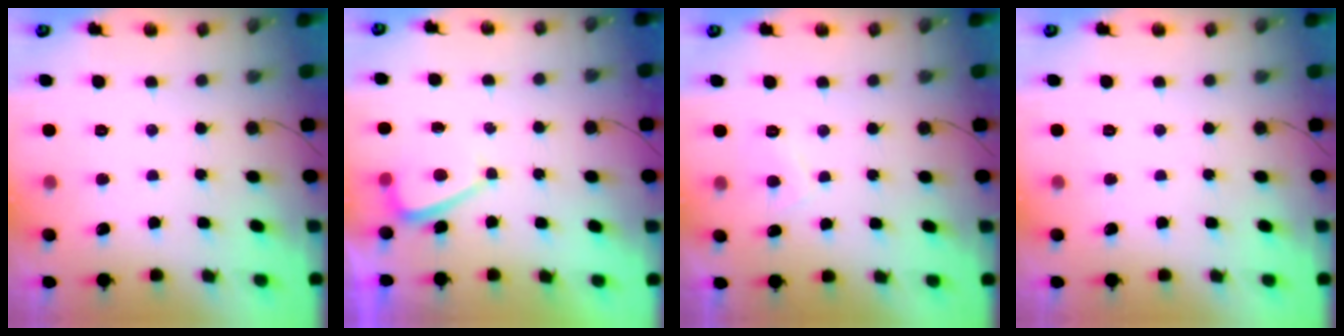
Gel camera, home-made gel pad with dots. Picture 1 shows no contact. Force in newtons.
{"total": 1.0, "press": 0.9, "slide": 0.5}
{"total": 2.3, "press": 2.2, "slide": 0.7}
{"total": 0.0}